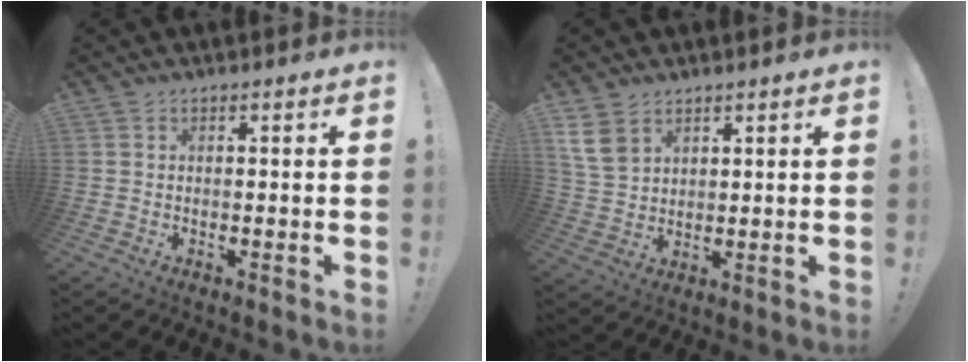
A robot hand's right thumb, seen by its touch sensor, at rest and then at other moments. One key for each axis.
{"total": 7.8, "fx": 4.6, "fy": 5.0, "fz": 3.9, "tx": -0.077, "ty": -0.016, "tz": 0.091}